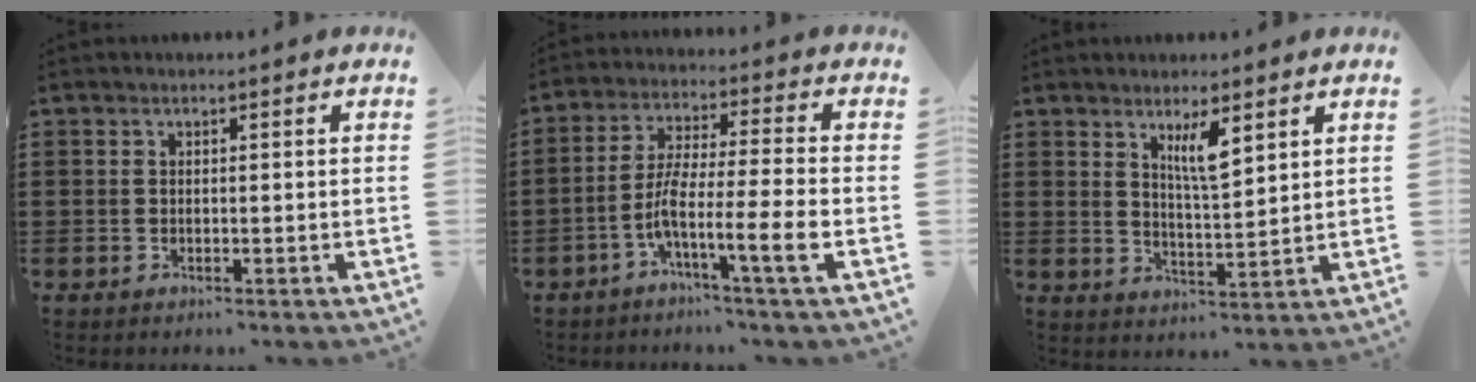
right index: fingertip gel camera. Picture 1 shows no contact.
{"total": 8.3, "force": [-3.7, 0.3, 7.4], "torque": [-0.149, -0.012, -0.077]}
{"total": 4.9, "force": [2.8, 1.0, 3.9], "torque": [-0.077, 0.001, 0.046]}